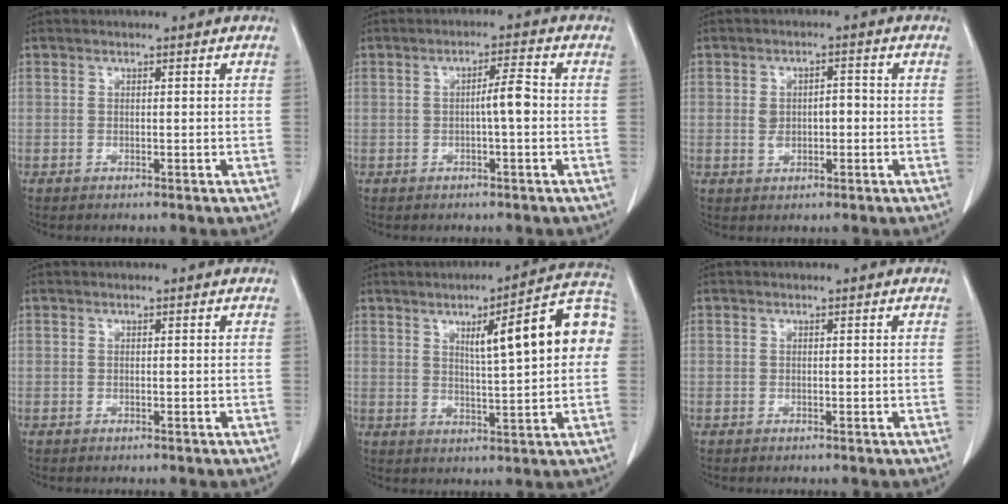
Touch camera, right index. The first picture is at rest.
{"total": 3.6, "force": [-0.4, 0.2, 3.5], "torque": [-0.055, 0.004, -0.007]}
{"total": 4.0, "force": [-0.3, 2.3, 3.2], "torque": [-0.059, 0.014, 0.002]}
{"total": 0.0}
{"total": 13.7, "force": [2.9, 1.7, 13.3], "torque": [-0.178, 0.030, 0.037]}
{"total": 0.0}